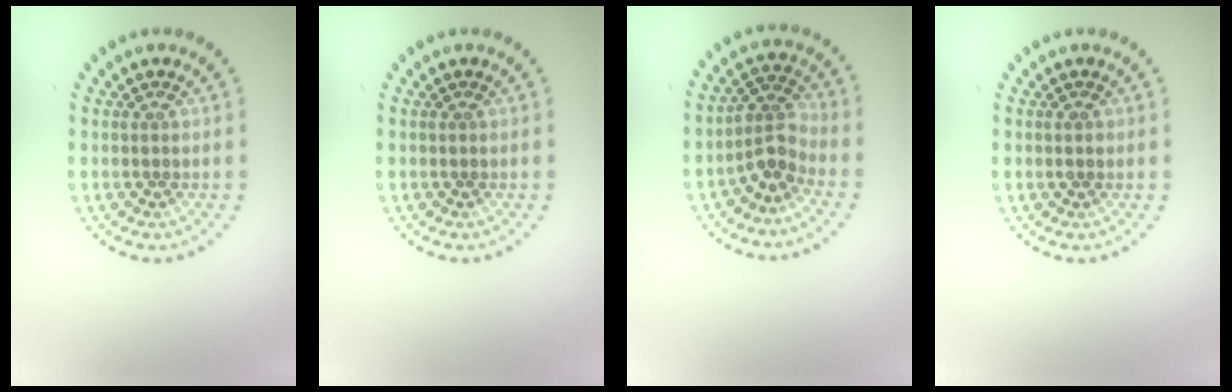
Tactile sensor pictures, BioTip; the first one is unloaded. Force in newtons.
{"total": 0.0}
{"total": 2.7, "press": 2.0, "slide": 1.8}
{"total": 0.7, "press": 0.7, "slide": 0.1}